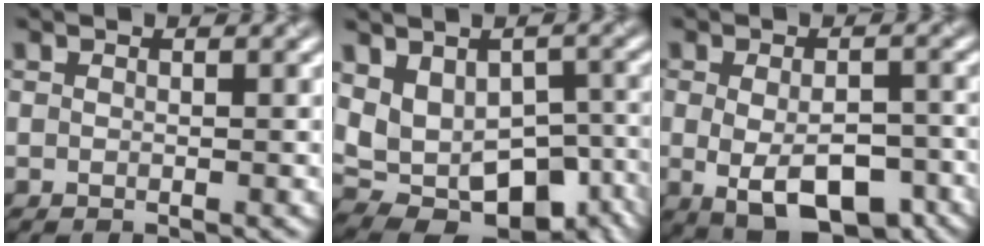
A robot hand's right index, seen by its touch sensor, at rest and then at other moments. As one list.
[{"total": 8.5, "force": [-1.7, 5.3, 6.4], "torque": [-0.112, -0.009, -0.008]}, {"total": 6.8, "force": [-2.9, 2.9, 5.3], "torque": [-0.088, -0.019, -0.018]}]